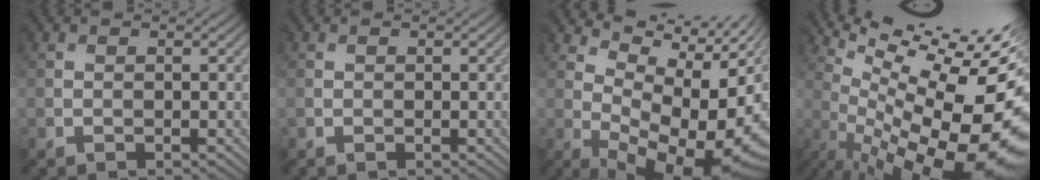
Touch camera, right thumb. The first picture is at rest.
{"total": 0.0}
{"total": 13.6, "force": [-0.4, 6.4, 12.0], "torque": [-0.144, -0.015, 0.018]}
{"total": 16.7, "force": [1.8, 4.3, 16.0], "torque": [-0.199, 0.028, 0.062]}